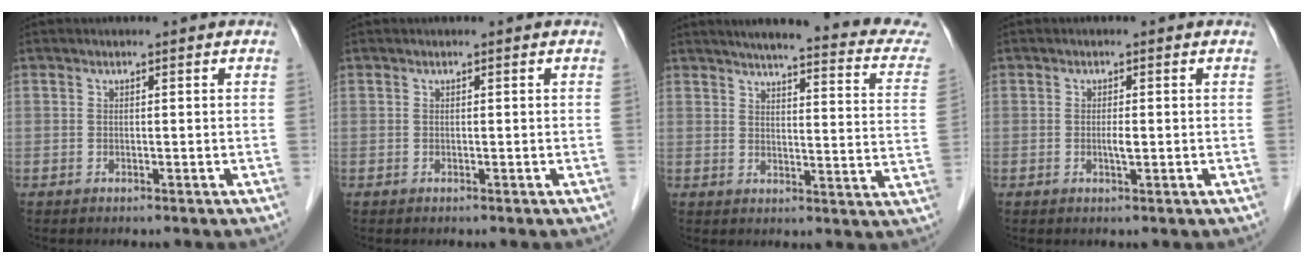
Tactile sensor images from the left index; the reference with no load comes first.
{"total": 0.0}
{"total": 21.8, "force": [19.3, 1.9, 10.0], "torque": [-0.118, -0.038, 0.215]}
{"total": 1.3, "force": [-0.2, 0.2, 1.3], "torque": [-0.024, -0.001, -0.002]}